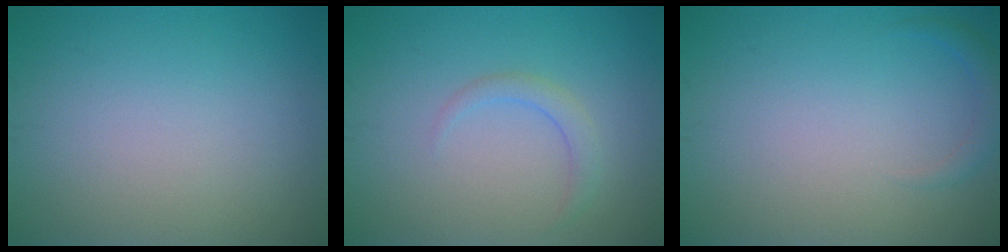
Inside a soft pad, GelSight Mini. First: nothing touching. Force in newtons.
{"total": 1.5, "press": 1.5, "slide": 0.1}
{"total": 1.2, "press": 1.2, "slide": 0.2}